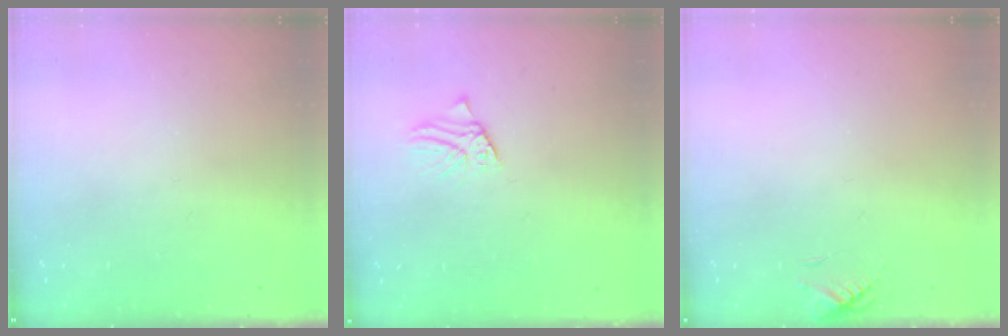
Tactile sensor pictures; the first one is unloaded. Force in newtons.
{"total": 1.2, "press": 1.2, "slide": 0.1}
{"total": 7.0, "press": 6.9, "slide": 0.6}